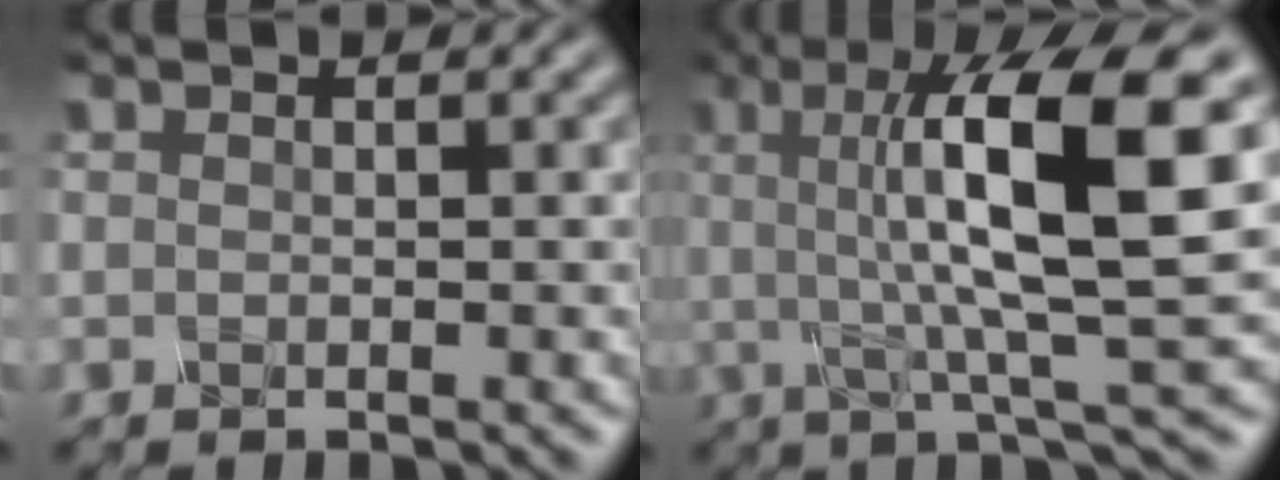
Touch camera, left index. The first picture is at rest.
{"total": 12.3, "force": [2.3, 2.8, 11.7], "torque": [-0.166, 0.008, 0.038]}